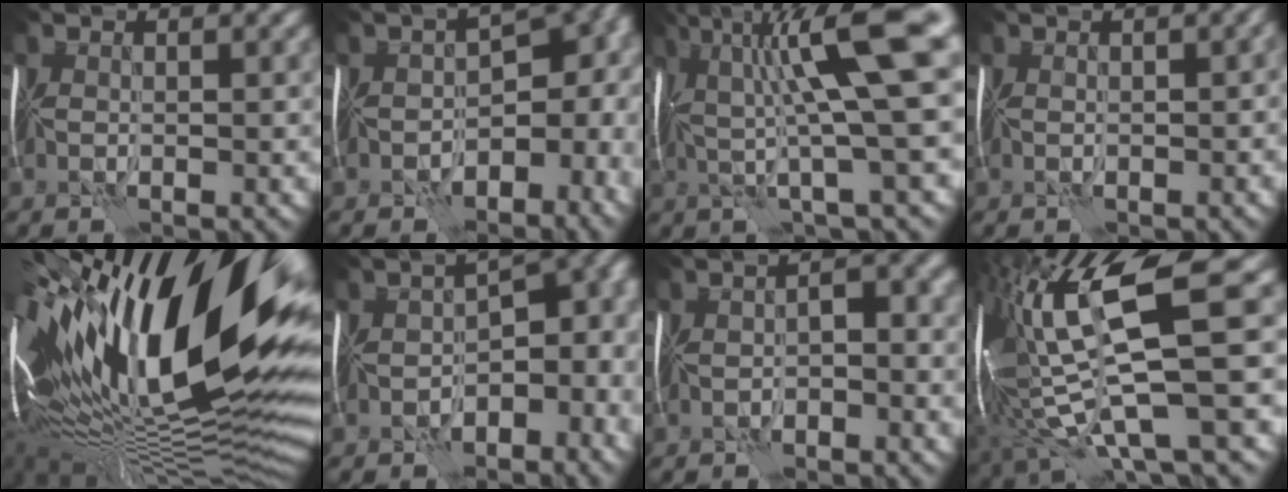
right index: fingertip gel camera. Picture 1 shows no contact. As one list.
[{"total": 12.2, "force": [-3.8, 7.4, 9.0], "torque": [-0.073, -0.014, -0.042]}, {"total": 12.1, "force": [2.5, 1.9, 11.6], "torque": [-0.185, 0.018, 0.046]}, {"total": 1.8, "force": [0.0, 1.0, 1.5], "torque": [-0.012, -0.001, 0.009]}, {"total": 21.7, "force": [6.0, 8.4, 19.2], "torque": [-0.330, 0.003, 0.101]}, {"total": 10.7, "force": [-2.4, 6.3, 8.2], "torque": [-0.078, 0.000, -0.031]}, {"total": 2.5, "force": [-0.6, 1.1, 2.1], "torque": [-0.029, 0.007, -0.012]}, {"total": 14.5, "force": [1.7, 3.0, 14.1], "torque": [-0.273, 0.002, 0.047]}]